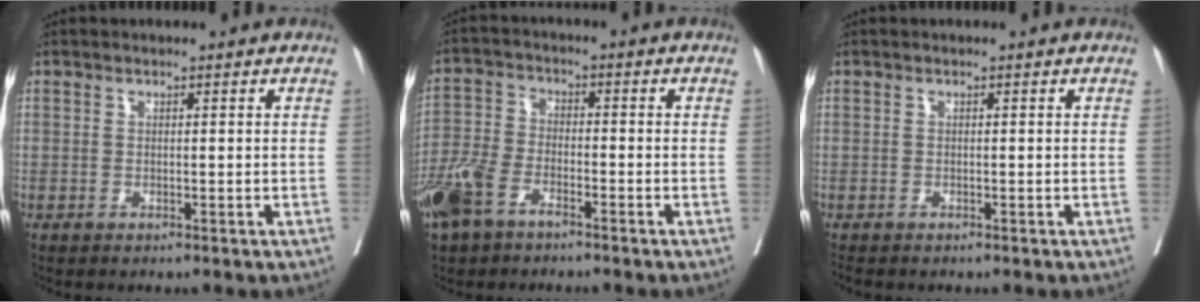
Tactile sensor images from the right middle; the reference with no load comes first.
{"total": 7.7, "force": [-5.0, 3.6, 4.6], "torque": [-0.118, -0.006, -0.100]}
{"total": 0.9, "force": [-0.9, 0.3, 0.2], "torque": [-0.010, -0.004, -0.018]}